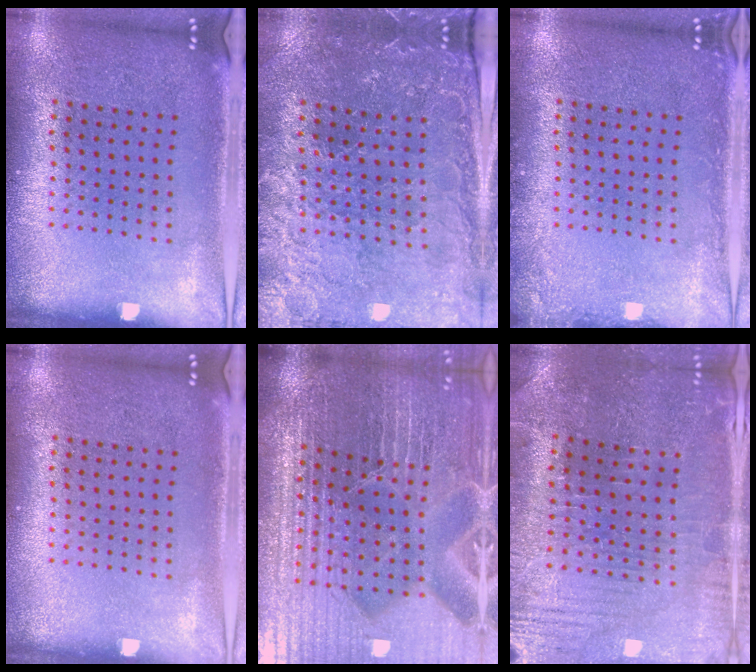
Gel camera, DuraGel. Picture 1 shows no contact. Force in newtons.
{"total": 1.5, "press": 1.4, "slide": 0.5}
{"total": 1.3, "press": 1.3, "slide": 0.1}
{"total": 0.0}
{"total": 5.4, "press": 5.1, "slide": 1.9}
{"total": 1.3, "press": 1.2, "slide": 0.4}